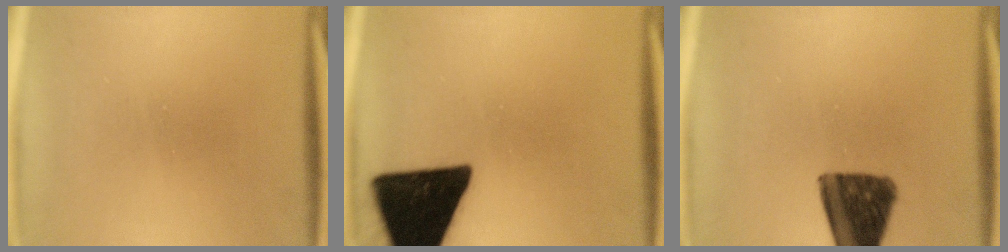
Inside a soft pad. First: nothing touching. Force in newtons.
{"total": 19.5}
{"total": 14.4}